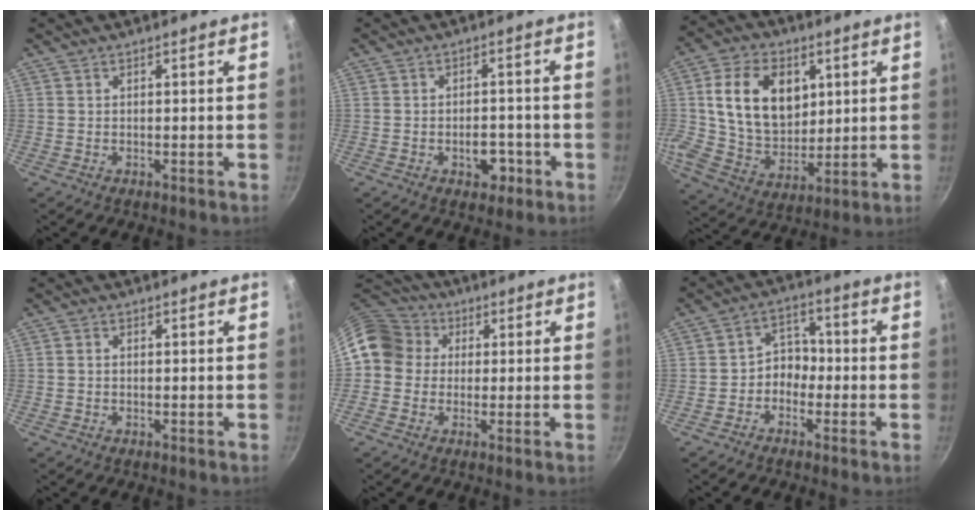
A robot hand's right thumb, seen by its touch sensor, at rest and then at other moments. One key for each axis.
{"total": 4.9, "fx": -2.0, "fy": 3.1, "fz": 3.2, "tx": -0.021, "ty": 0.013, "tz": -0.026}
{"total": 16.8, "fx": 4.5, "fy": 11.9, "fz": 11.0, "tx": -0.165, "ty": -0.013, "tz": 0.082}
{"total": 0.8, "fx": -0.1, "fy": 0.6, "fz": 0.5, "tx": -0.011, "ty": 0.005, "tz": -0.002}
{"total": 11.9, "fx": 1.7, "fy": 10.5, "fz": 5.4, "tx": -0.081, "ty": 0.033, "tz": 0.013}
{"total": 5.4, "fx": -1.6, "fy": 4.4, "fz": 2.8, "tx": -0.002, "ty": 0.033, "tz": -0.038}